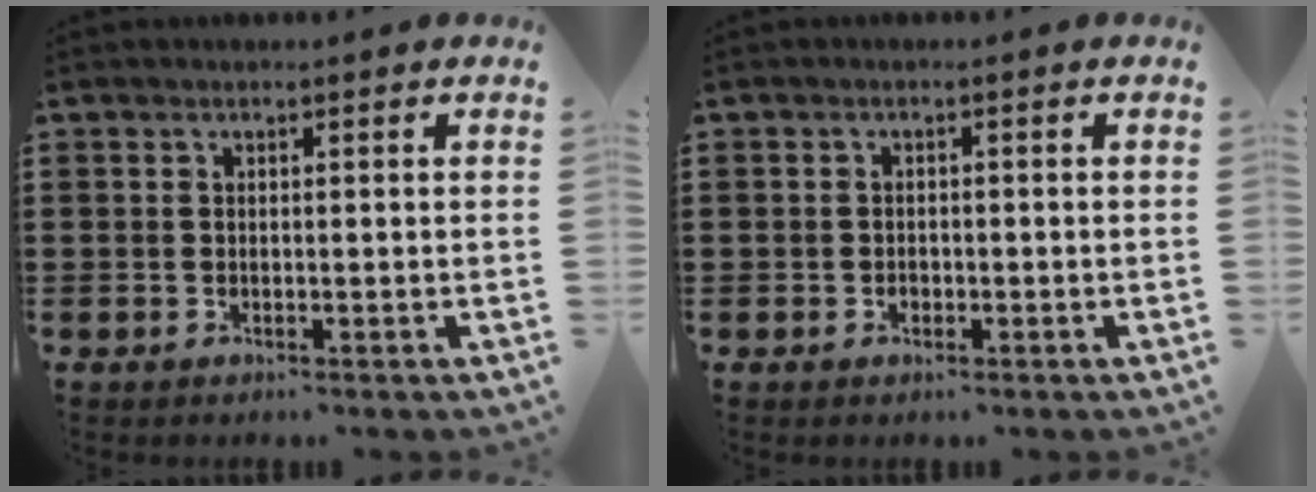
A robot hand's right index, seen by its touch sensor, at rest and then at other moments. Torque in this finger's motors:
{"motor_torque": [0.38, 1.76, -0.19, -0.18]}